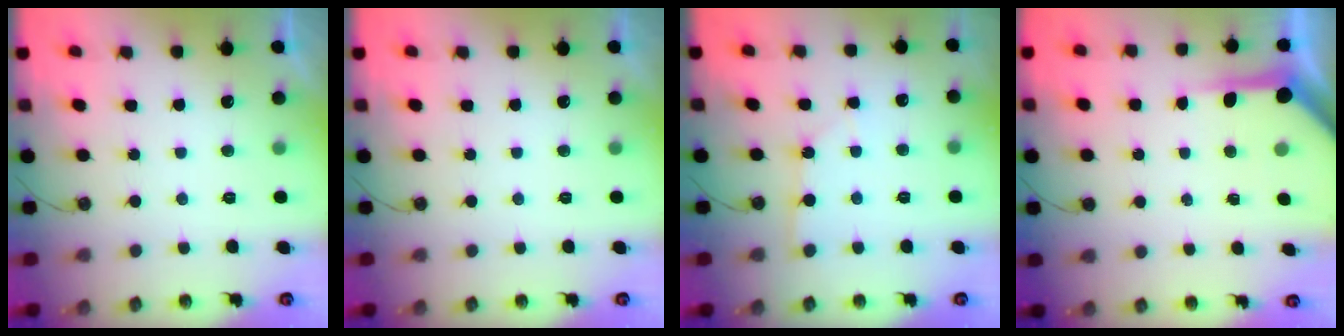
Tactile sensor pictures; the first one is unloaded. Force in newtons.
{"total": 0.0}
{"total": 1.3, "press": 1.3, "slide": 0.1}
{"total": 5.6, "press": 5.6, "slide": 0.2}